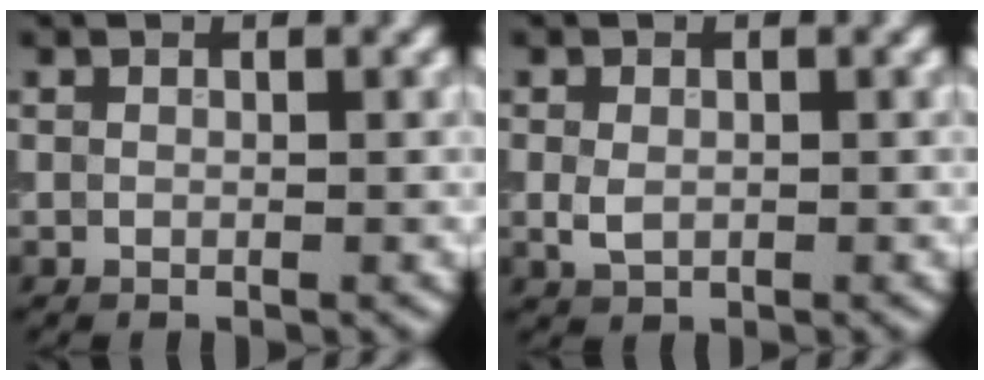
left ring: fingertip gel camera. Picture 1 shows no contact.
{"total": 1.7, "force": [-0.1, 1.2, 1.1], "torque": [-0.026, -0.002, 0.000]}